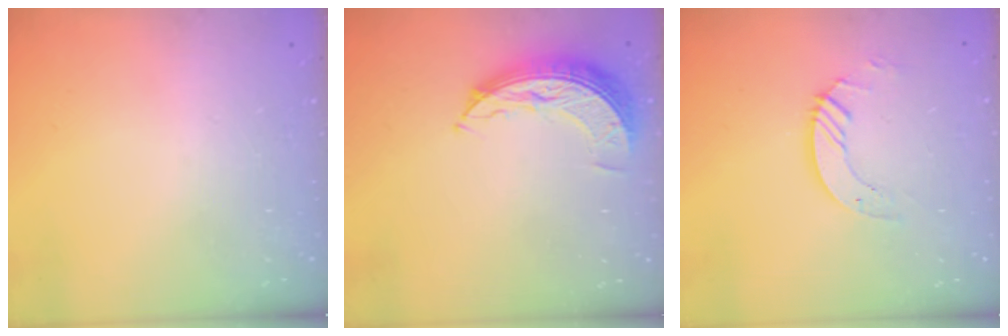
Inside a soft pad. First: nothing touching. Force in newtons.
{"total": 8.3, "press": 8.3, "slide": 0.6}
{"total": 4.0, "press": 4.0, "slide": 0.3}